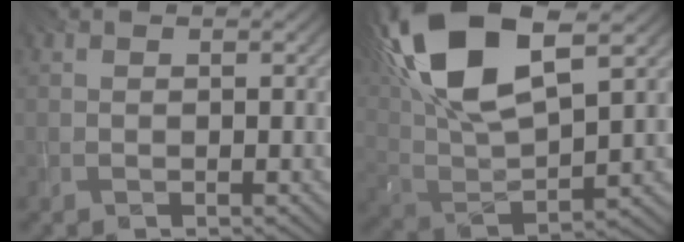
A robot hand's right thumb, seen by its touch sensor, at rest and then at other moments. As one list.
[{"total": 17.1, "force": [8.3, 7.1, 13.2], "torque": [-0.303, 0.024, 0.159]}]